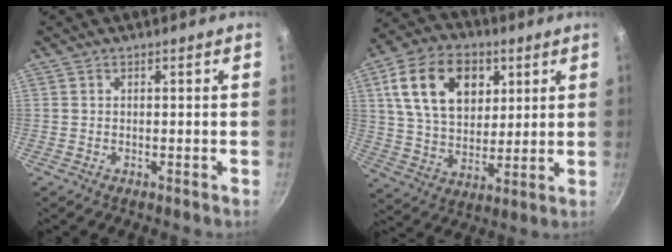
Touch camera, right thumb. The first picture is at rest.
{"total": 18.1, "force": [6.3, 12.4, 11.6], "torque": [-0.179, -0.009, 0.107]}